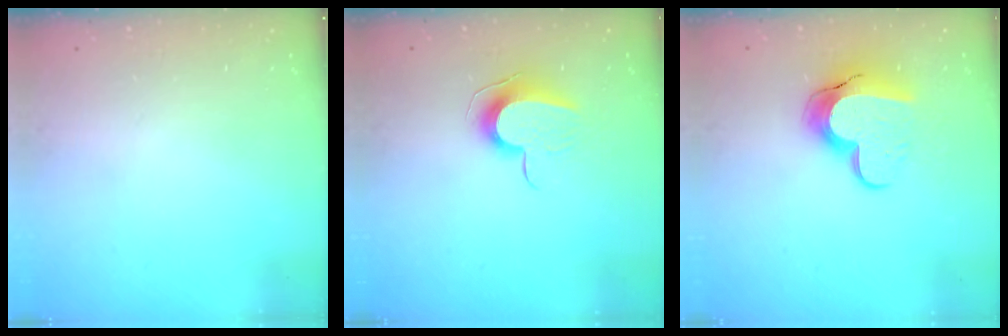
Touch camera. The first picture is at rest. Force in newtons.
{"total": 9.2, "press": 9.2, "slide": 0.5}
{"total": 13.7, "press": 13.6, "slide": 1.0}